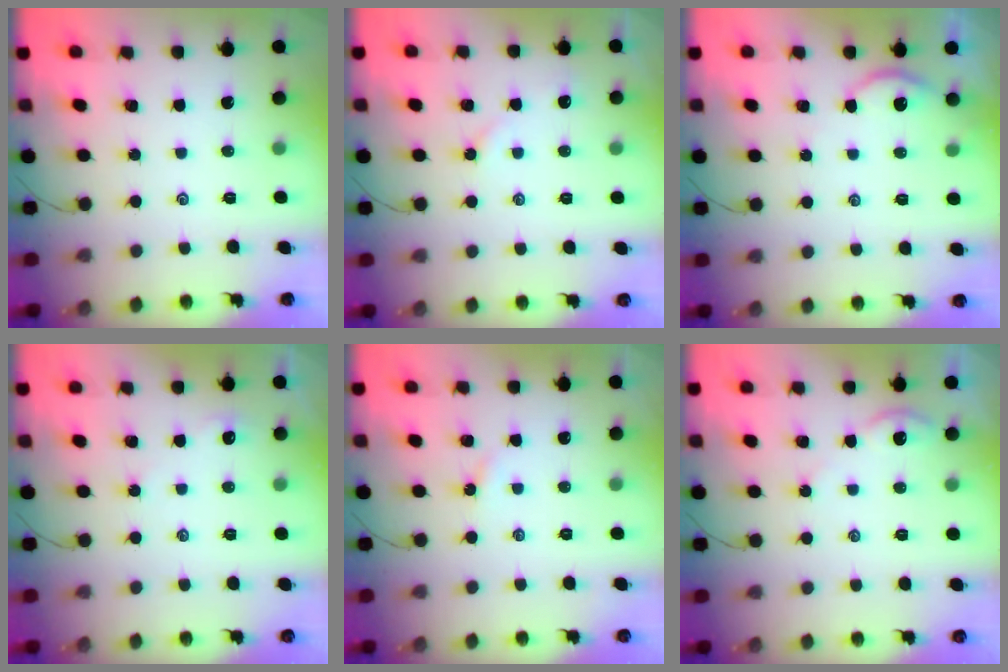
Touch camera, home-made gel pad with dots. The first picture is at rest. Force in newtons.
{"total": 2.2, "press": 2.1, "slide": 0.5}
{"total": 4.4, "press": 4.4, "slide": 0.5}
{"total": 2.0, "press": 2.0, "slide": 0.3}
{"total": 1.4, "press": 1.4, "slide": 0.2}
{"total": 3.5, "press": 3.4, "slide": 0.5}